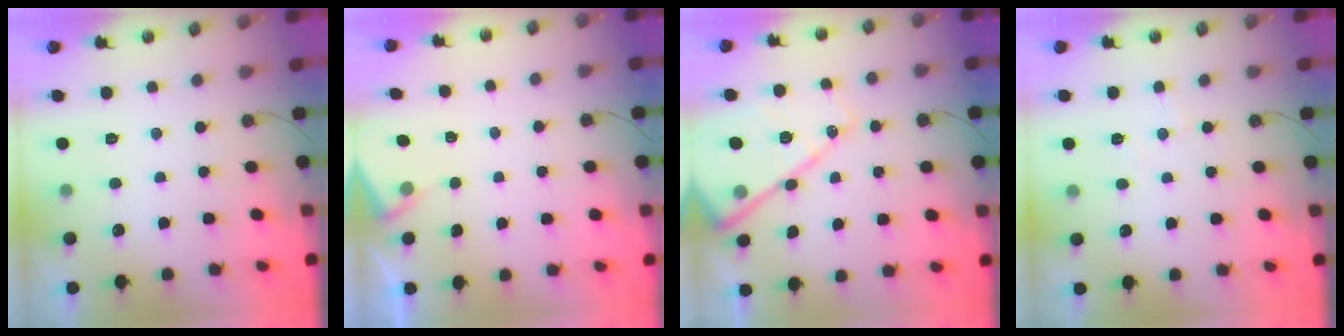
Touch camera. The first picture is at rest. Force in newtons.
{"total": 3.1, "press": 3.1, "slide": 0.5}
{"total": 17.7, "press": 17.6, "slide": 1.9}
{"total": 4.4, "press": 4.4, "slide": 0.7}